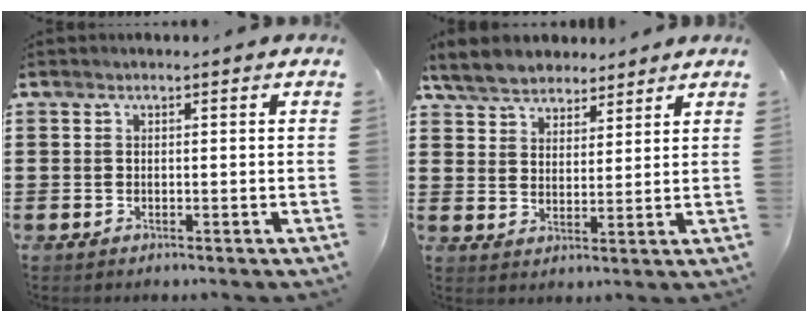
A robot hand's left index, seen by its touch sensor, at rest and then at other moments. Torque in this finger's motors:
{"motor_torque": [0.48, 0.49, 0.64, 0.16]}